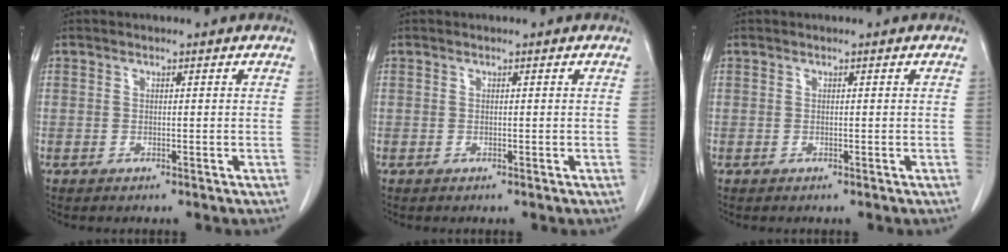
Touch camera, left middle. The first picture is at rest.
{"total": 0.0}
{"total": 0.0}